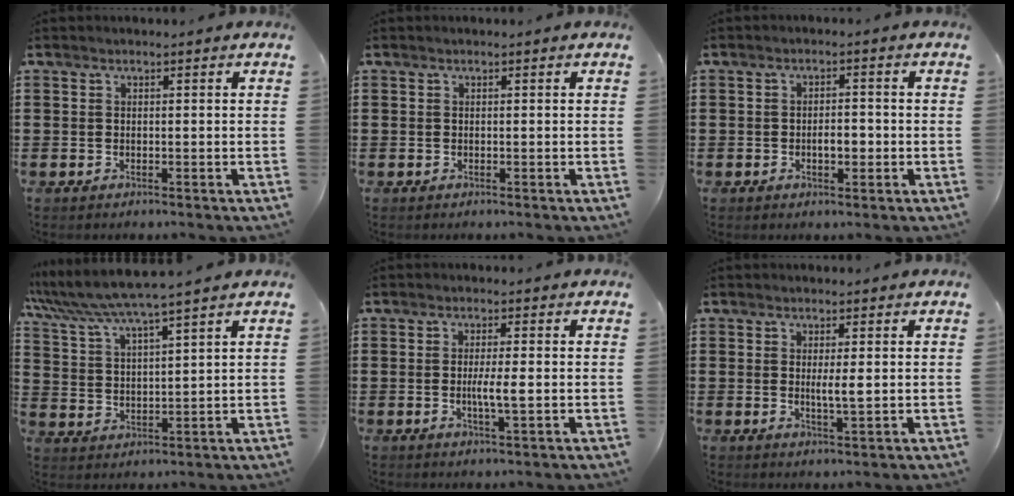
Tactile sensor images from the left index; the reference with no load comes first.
{"total": 0.0}
{"total": 2.9, "force": [-0.7, 1.3, 2.5], "torque": [-0.049, 0.004, -0.015]}
{"total": 5.9, "force": [5.2, -0.4, 2.8], "torque": [-0.074, -0.031, 0.089]}
{"total": 3.4, "force": [-0.2, 0.3, 3.4], "torque": [-0.060, -0.004, -0.005]}
{"total": 2.8, "force": [0.4, 0.2, 2.8], "torque": [-0.053, -0.005, 0.005]}